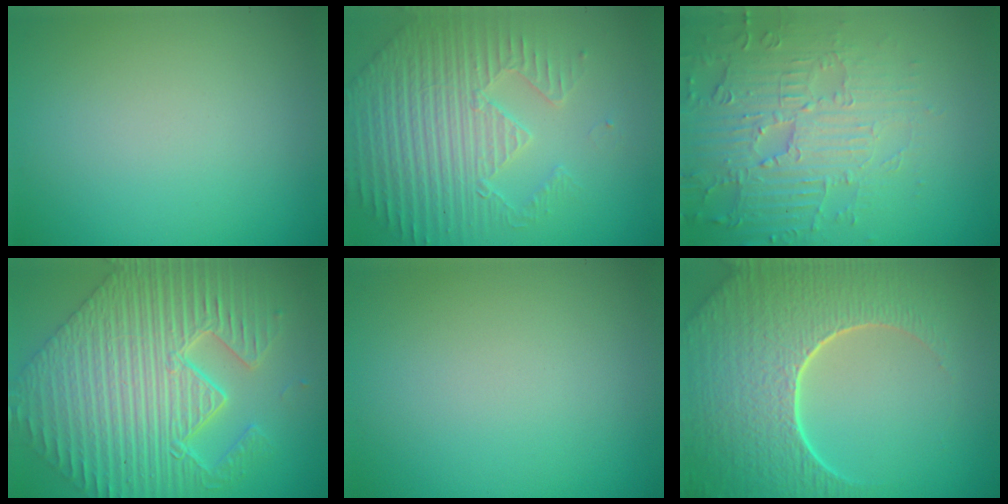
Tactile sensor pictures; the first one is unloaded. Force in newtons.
{"total": 5.0, "press": 4.6, "slide": 1.9}
{"total": 4.8, "press": 4.7, "slide": 1.4}
{"total": 9.5, "press": 7.4, "slide": 6.0}
{"total": 0.0}
{"total": 9.2, "press": 6.5, "slide": 6.5}